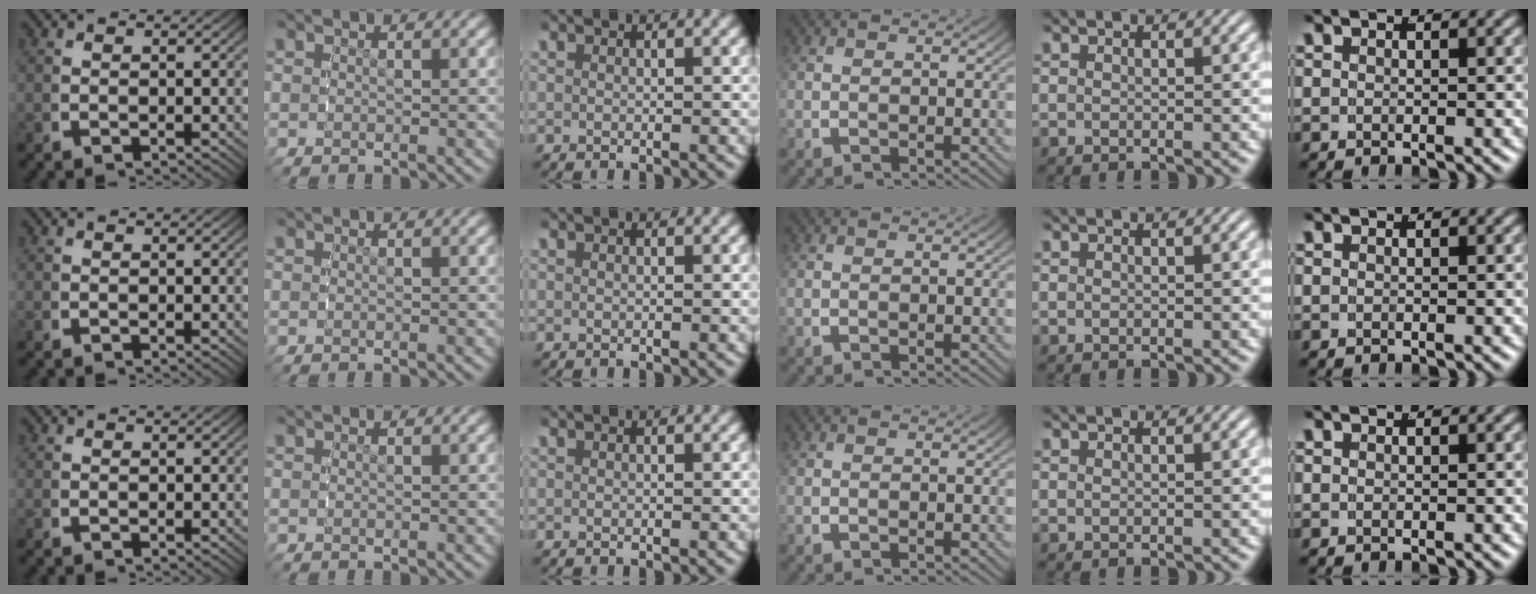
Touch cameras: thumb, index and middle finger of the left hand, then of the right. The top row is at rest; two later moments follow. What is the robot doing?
{"motion": "reach", "object": "photo album"}